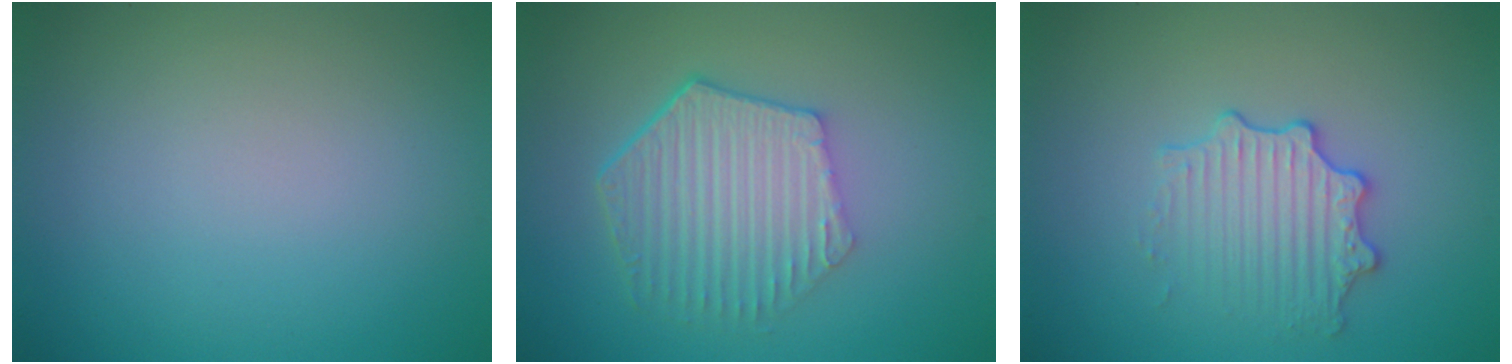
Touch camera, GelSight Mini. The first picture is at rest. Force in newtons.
{"total": 5.9, "press": 4.4, "slide": 4.0}
{"total": 2.9, "press": 2.8, "slide": 0.7}